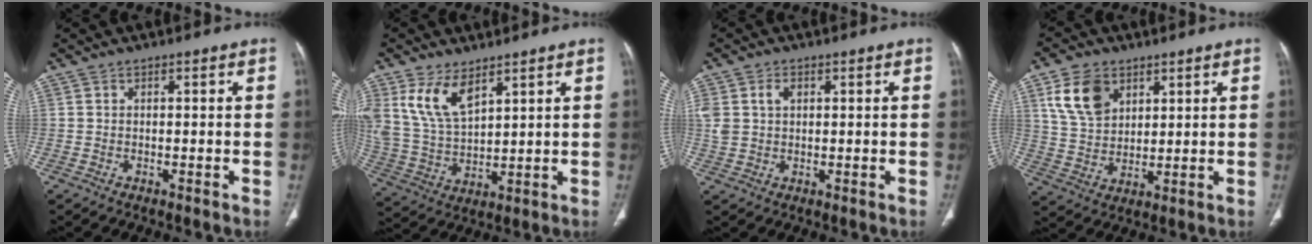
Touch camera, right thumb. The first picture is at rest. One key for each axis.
{"total": 11.2, "fx": 6.2, "fy": 5.5, "fz": 7.4, "tx": -0.141, "ty": -0.021, "tz": 0.139}
{"total": 5.8, "fx": 1.7, "fy": 4.2, "fz": 3.6, "tx": -0.082, "ty": 0.008, "tz": 0.041}
{"total": 10.4, "fx": 4.9, "fy": 7.1, "fz": 5.8, "tx": -0.089, "ty": -0.016, "tz": 0.103}